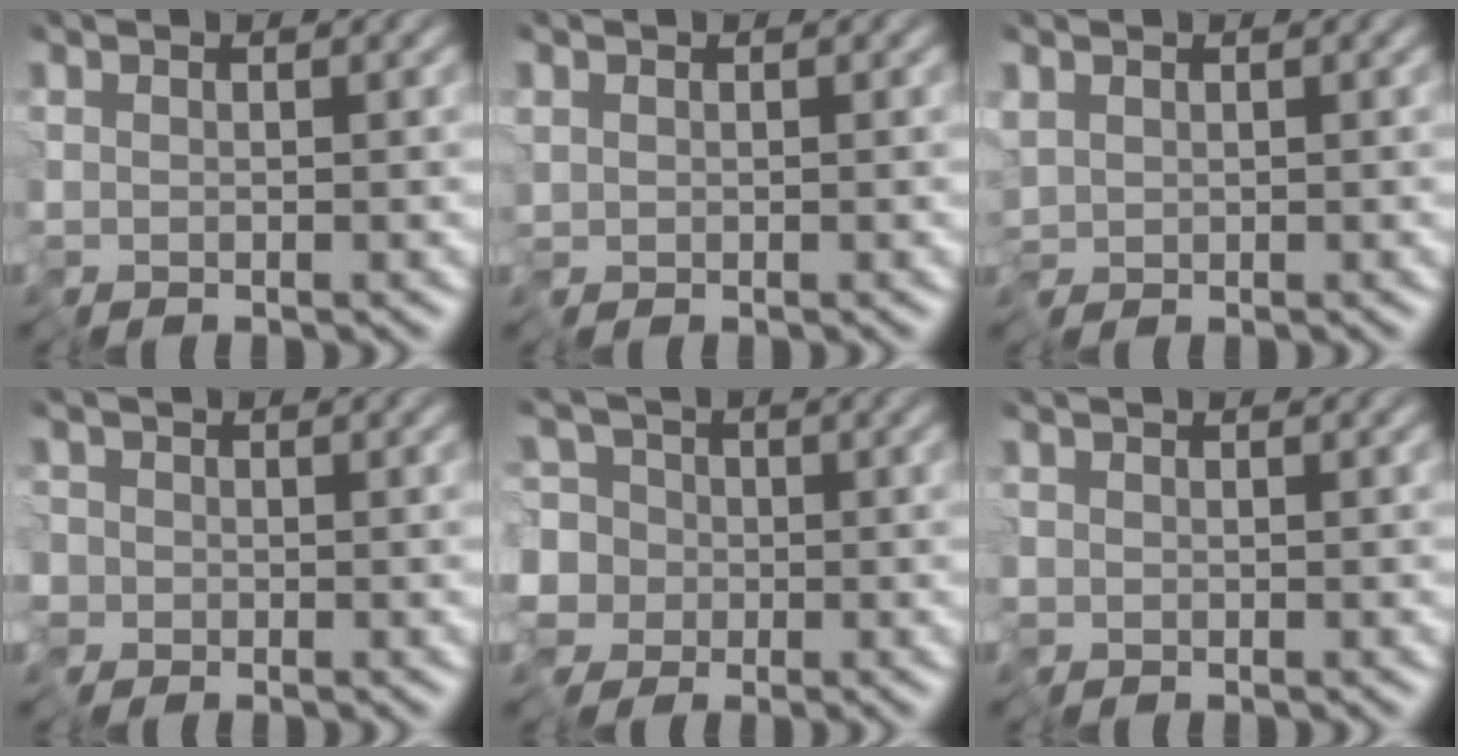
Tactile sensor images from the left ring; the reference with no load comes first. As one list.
[{"total": 0.6, "force": [-0.2, 0.5, 0.0], "torque": [-0.001, -0.002, -0.005]}, {"total": 1.3, "force": [0.1, 1.1, 0.6], "torque": [-0.017, -0.001, 0.001]}, {"total": 1.8, "force": [-0.9, 1.5, -0.3], "torque": [0.005, -0.009, -0.022]}, {"total": 7.0, "force": [-0.5, 6.6, 2.3], "torque": [-0.038, 0.026, -0.065]}, {"total": 0.6, "force": [-0.3, 0.5, 0.0], "torque": [0.001, -0.001, -0.007]}]